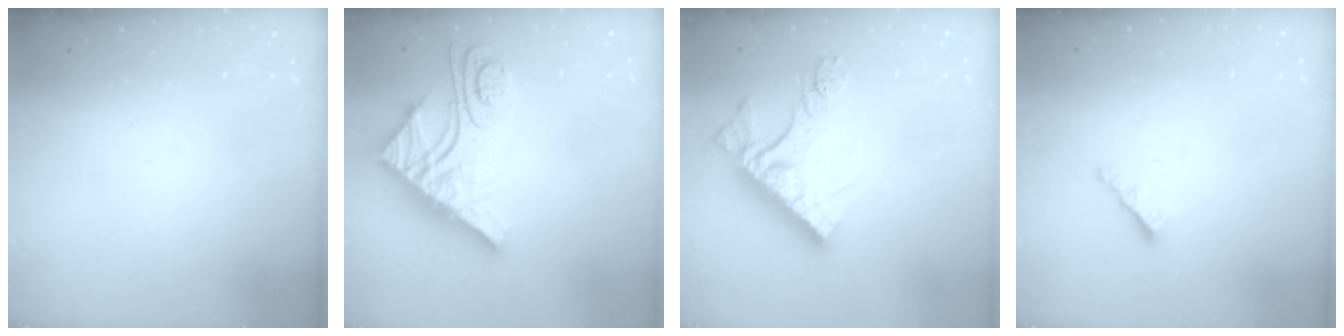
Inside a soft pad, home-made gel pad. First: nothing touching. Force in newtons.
{"total": 14.7, "press": 14.6, "slide": 1.2}
{"total": 14.3, "press": 14.3, "slide": 1.2}
{"total": 2.9, "press": 2.9, "slide": 0.5}